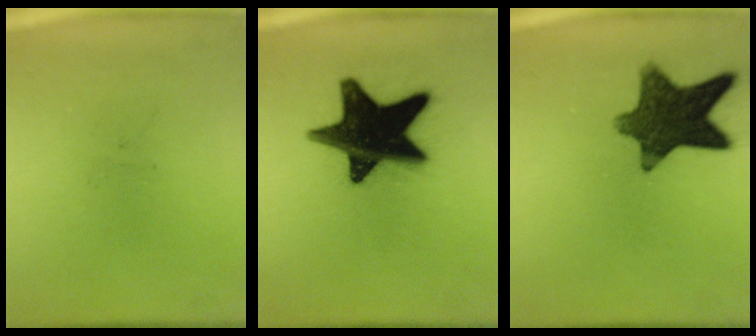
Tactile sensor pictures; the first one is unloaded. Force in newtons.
{"total": 19.9}
{"total": 12.3}